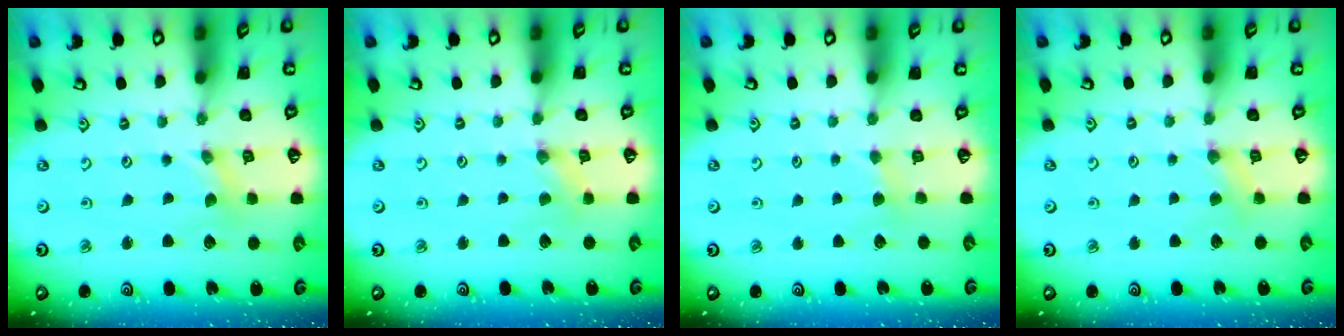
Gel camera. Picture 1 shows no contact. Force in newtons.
{"total": 0.9, "press": 0.9, "slide": 0.2}
{"total": 2.5, "press": 2.4, "slide": 0.4}
{"total": 3.9, "press": 3.9, "slide": 0.4}